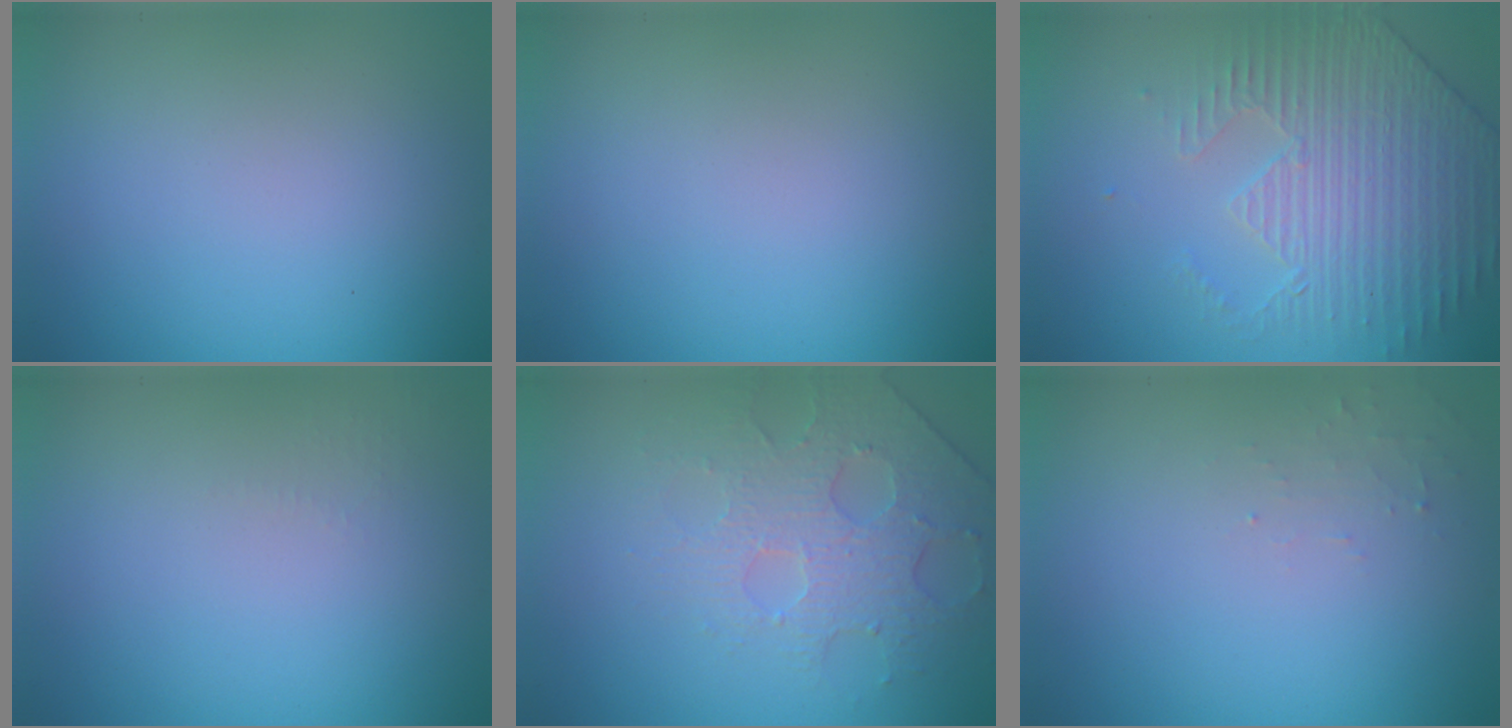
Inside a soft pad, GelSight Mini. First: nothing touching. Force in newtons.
{"total": 0.0}
{"total": 4.4, "press": 3.8, "slide": 2.3}
{"total": 0.6, "press": 0.6, "slide": 0.3}
{"total": 3.8, "press": 3.6, "slide": 1.1}
{"total": 1.1, "press": 1.1, "slide": 0.2}